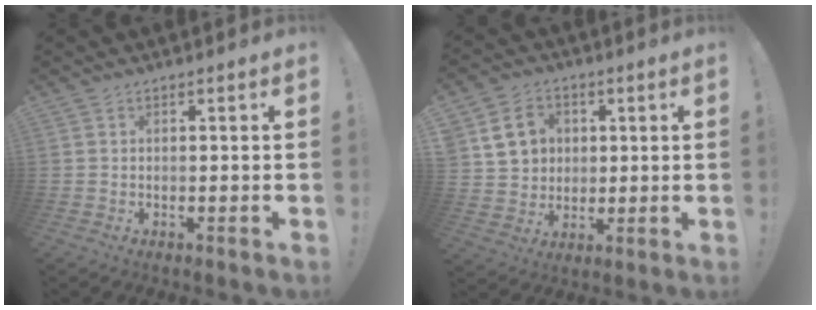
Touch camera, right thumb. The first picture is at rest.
{"total": 11.8, "force": [4.1, 10.1, 4.6], "torque": [-0.065, -0.004, 0.090]}